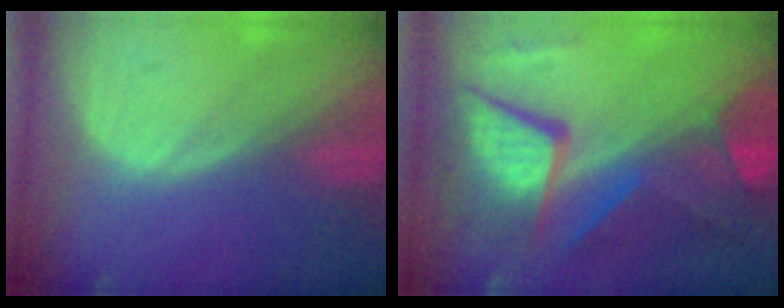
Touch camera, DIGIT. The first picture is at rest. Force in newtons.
{"total": 11.8, "press": 11.7, "slide": 1.3}